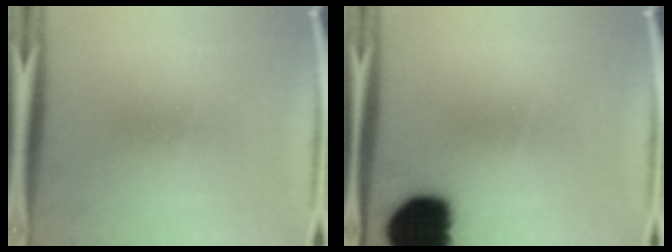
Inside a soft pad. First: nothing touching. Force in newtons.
{"total": 17.2}